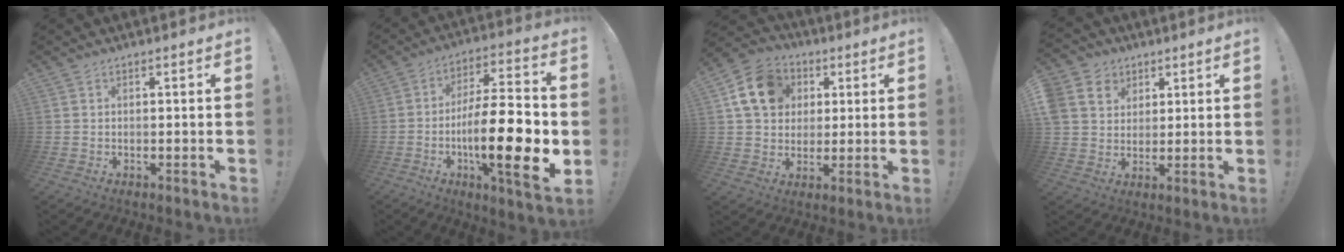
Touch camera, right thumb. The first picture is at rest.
{"total": 23.1, "force": [-5.5, 5.8, 21.7], "torque": [-0.370, 0.020, -0.088]}
{"total": 14.5, "force": [4.9, 11.7, 7.0], "torque": [-0.097, -0.009, 0.100]}
{"total": 8.7, "force": [3.7, 7.5, 2.6], "torque": [-0.049, -0.022, 0.074]}